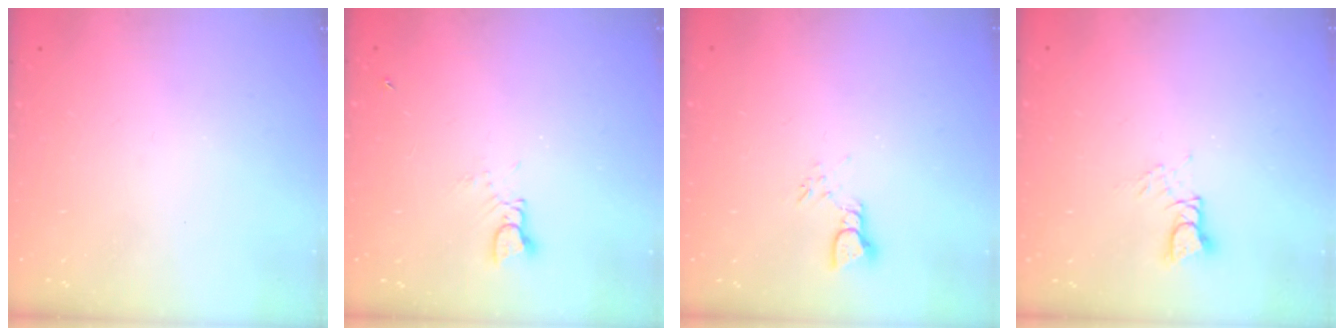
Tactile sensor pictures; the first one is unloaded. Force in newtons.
{"total": 1.2, "press": 1.1, "slide": 0.1}
{"total": 2.2, "press": 2.2, "slide": 0.1}
{"total": 2.9, "press": 2.9, "slide": 0.3}